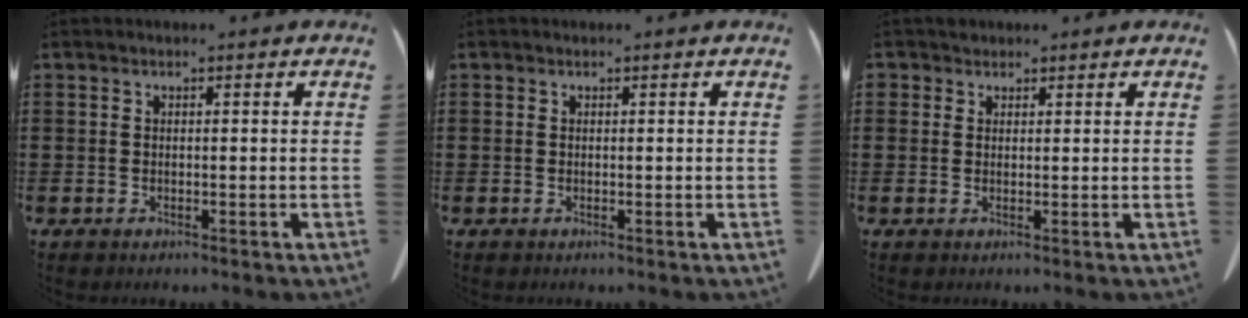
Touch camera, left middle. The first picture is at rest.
{"total": 0.0}
{"total": 1.4, "force": [1.0, 1.0, 0.0], "torque": [-0.005, 0.005, 0.021]}